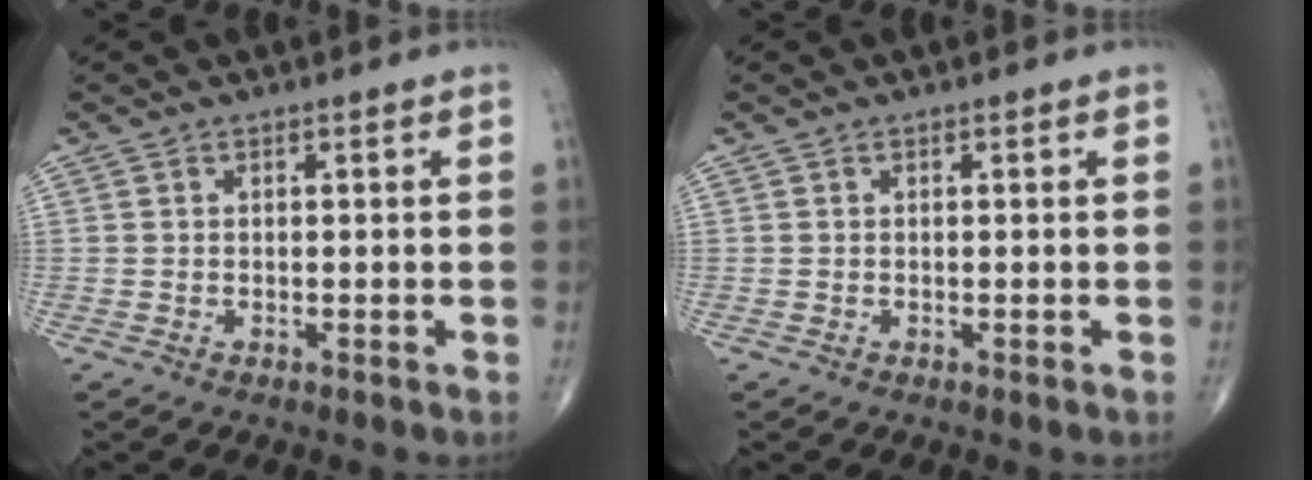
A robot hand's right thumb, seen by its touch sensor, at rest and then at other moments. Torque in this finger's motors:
{"motor_torque": [0.00, 0.00, -0.02, 0.02, 0.01]}